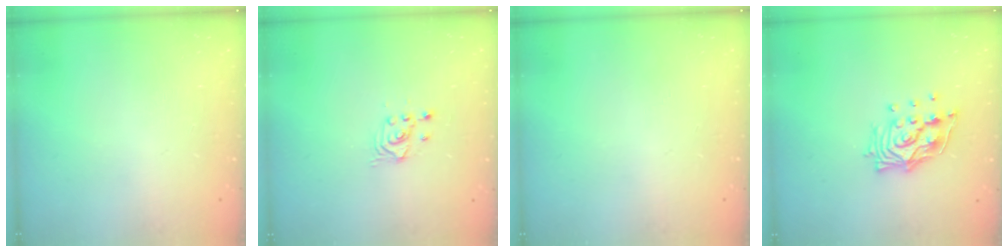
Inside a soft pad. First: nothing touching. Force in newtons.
{"total": 2.7, "press": 2.7, "slide": 0.3}
{"total": 0.0}
{"total": 13.3, "press": 13.3, "slide": 1.2}